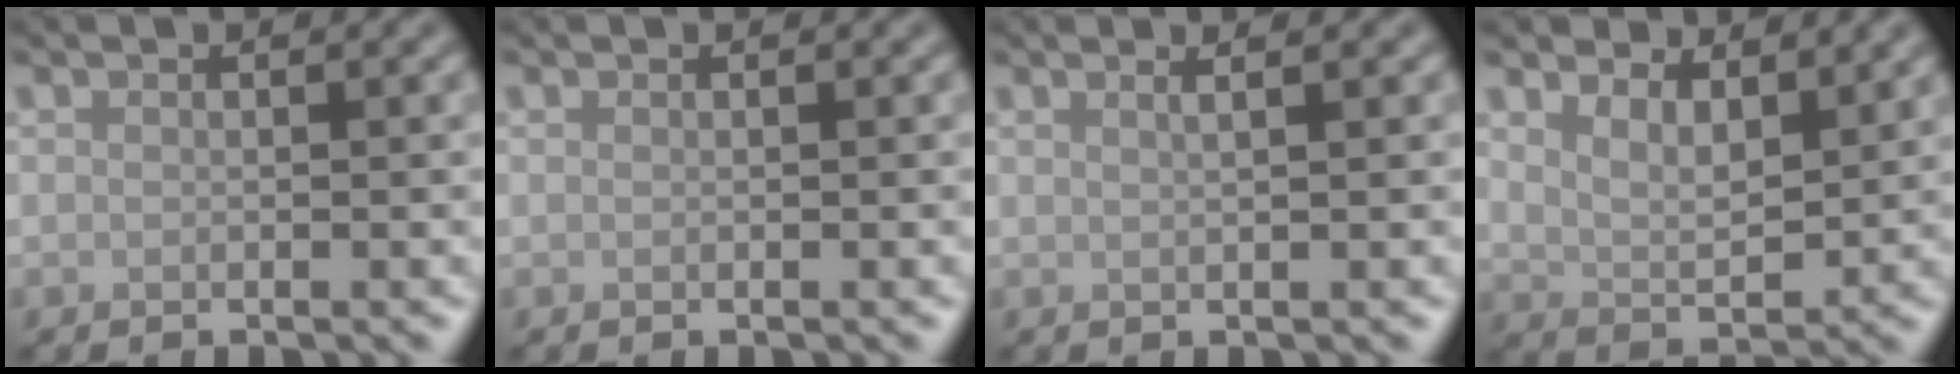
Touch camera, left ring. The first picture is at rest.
{"total": 0.0}
{"total": 2.6, "force": [1.5, 1.2, 1.7], "torque": [0.001, 0.008, -0.011]}
{"total": 4.2, "force": [3.1, 1.8, 2.3], "torque": [-0.047, -0.004, 0.052]}